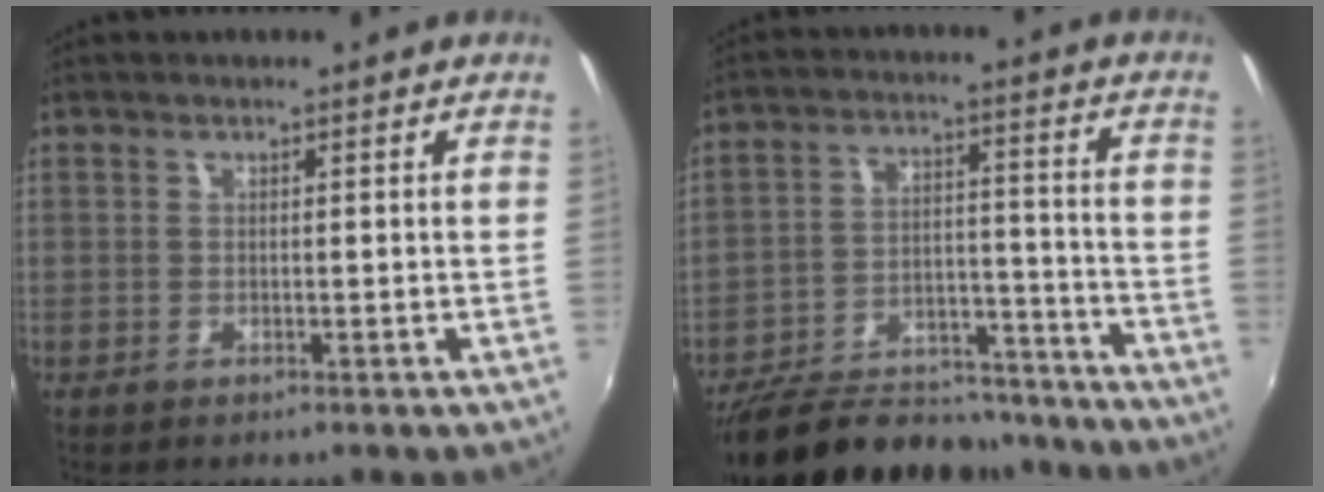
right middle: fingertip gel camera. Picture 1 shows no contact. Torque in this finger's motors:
{"motor_torque": [0.37, -1.66, -1.00, -0.21]}